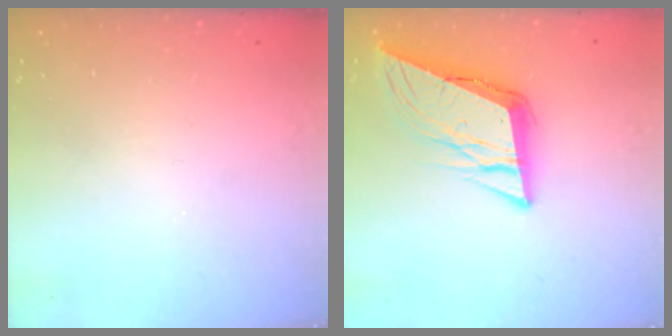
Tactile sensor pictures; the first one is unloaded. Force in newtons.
{"total": 11.4, "press": 11.2, "slide": 1.9}